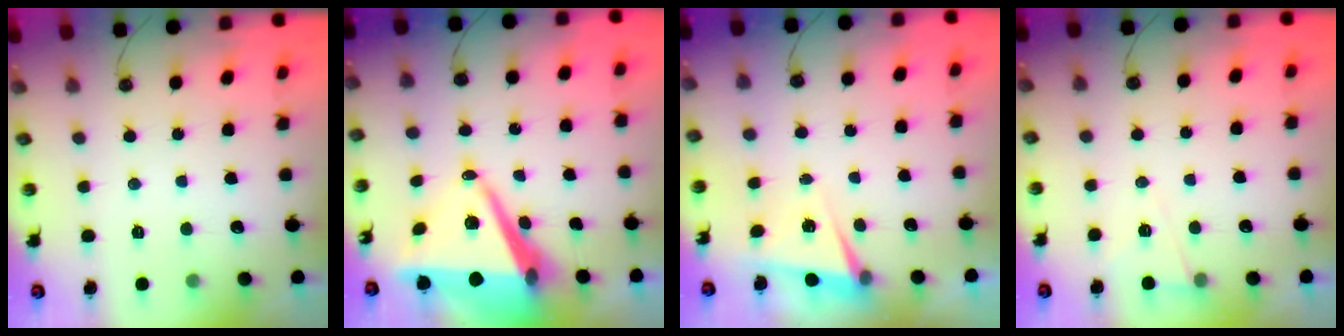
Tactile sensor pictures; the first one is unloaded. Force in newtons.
{"total": 11.6, "press": 10.9, "slide": 4.0}
{"total": 3.4, "press": 2.9, "slide": 1.7}
{"total": 6.4, "press": 4.7, "slide": 4.3}